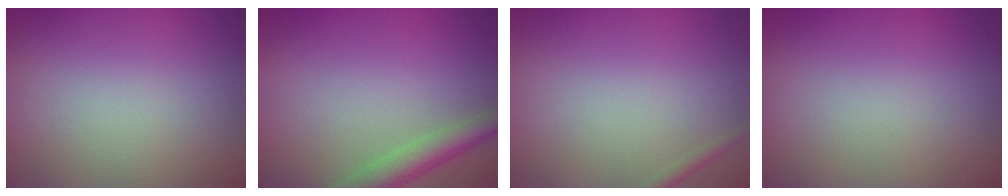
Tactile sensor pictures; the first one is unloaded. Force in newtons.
{"total": 3.6, "press": 3.6, "slide": 0.3}
{"total": 0.8, "press": 0.8, "slide": 0.1}
{"total": 0.0}